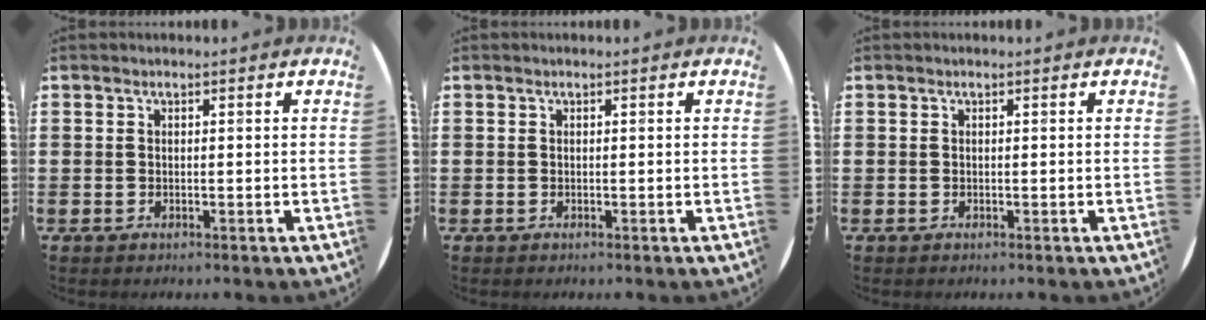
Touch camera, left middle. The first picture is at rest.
{"total": 0.0}
{"total": 0.0}